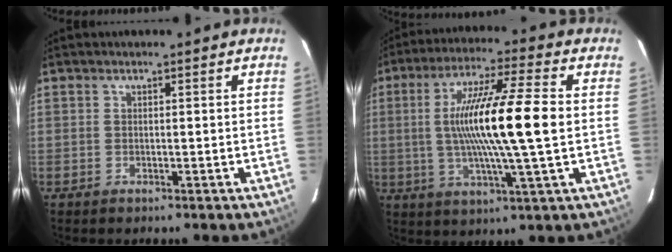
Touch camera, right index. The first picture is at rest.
{"total": 16.3, "force": [0.6, 0.4, 16.3], "torque": [-0.292, 0.000, 0.009]}